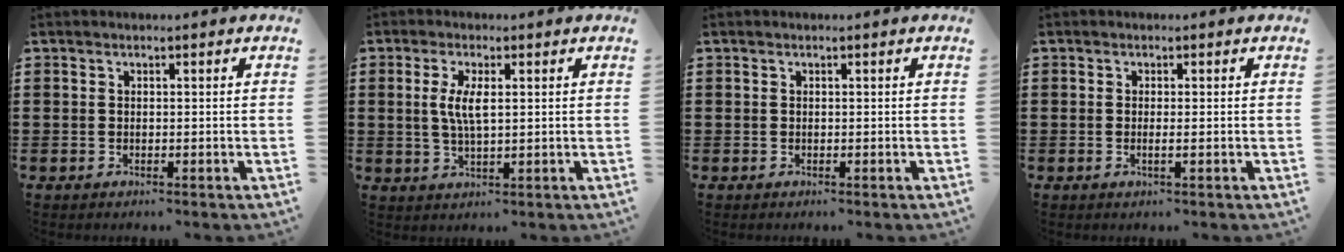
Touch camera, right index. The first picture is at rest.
{"total": 4.4, "force": [0.7, 1.2, 4.1], "torque": [-0.090, 0.002, 0.007]}
{"total": 0.0}
{"total": 1.2, "force": [-0.3, -0.1, 1.2], "torque": [-0.021, -0.006, -0.004]}